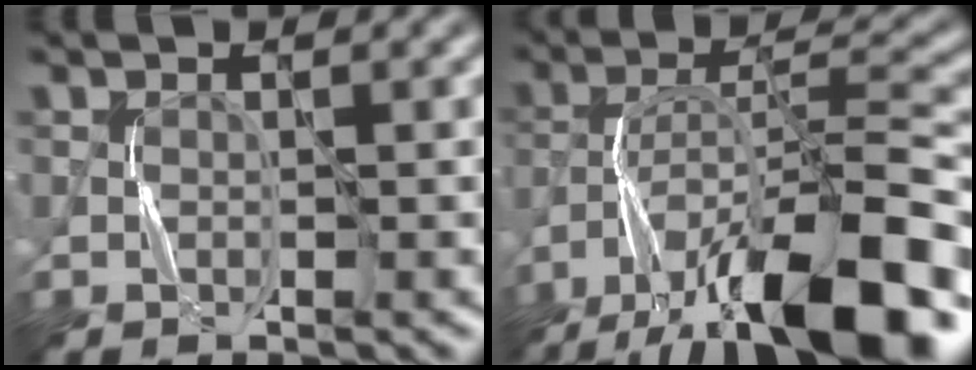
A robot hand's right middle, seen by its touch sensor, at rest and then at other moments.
{"total": 15.3, "force": [-10.6, 4.0, 10.2], "torque": [-0.176, 0.015, -0.171]}